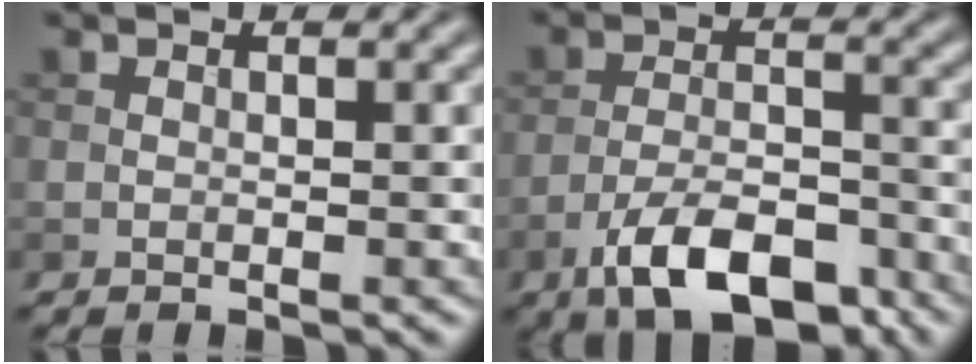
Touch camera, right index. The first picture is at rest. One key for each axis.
{"total": 8.1, "fx": -5.2, "fy": 3.1, "fz": 5.4, "tx": -0.090, "ty": 0.000, "tz": -0.095}